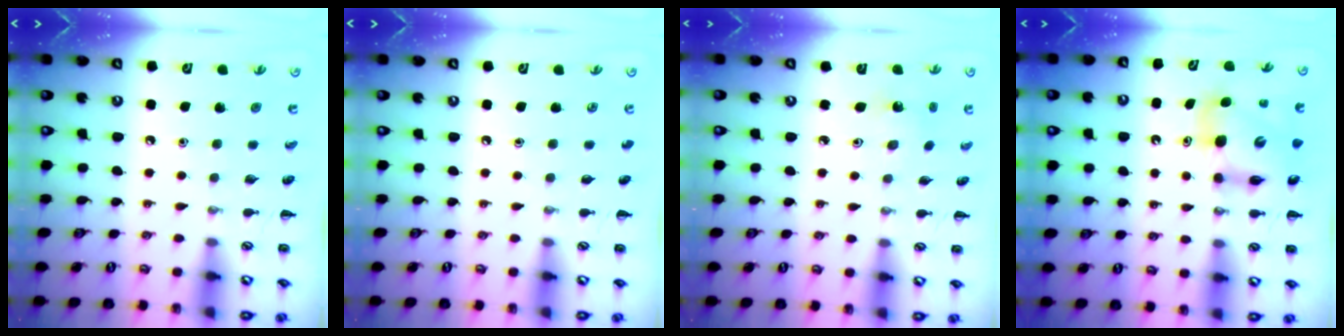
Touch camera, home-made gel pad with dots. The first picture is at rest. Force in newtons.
{"total": 0.0}
{"total": 1.6, "press": 1.5, "slide": 0.6}
{"total": 7.1, "press": 7.1, "slide": 0.8}